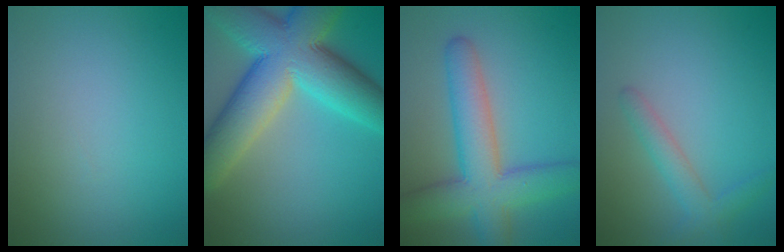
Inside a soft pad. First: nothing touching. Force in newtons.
{"total": 13.5, "press": 13.5, "slide": 0.6}
{"total": 7.9, "press": 7.9, "slide": 0.4}
{"total": 2.3, "press": 2.3, "slide": 0.1}